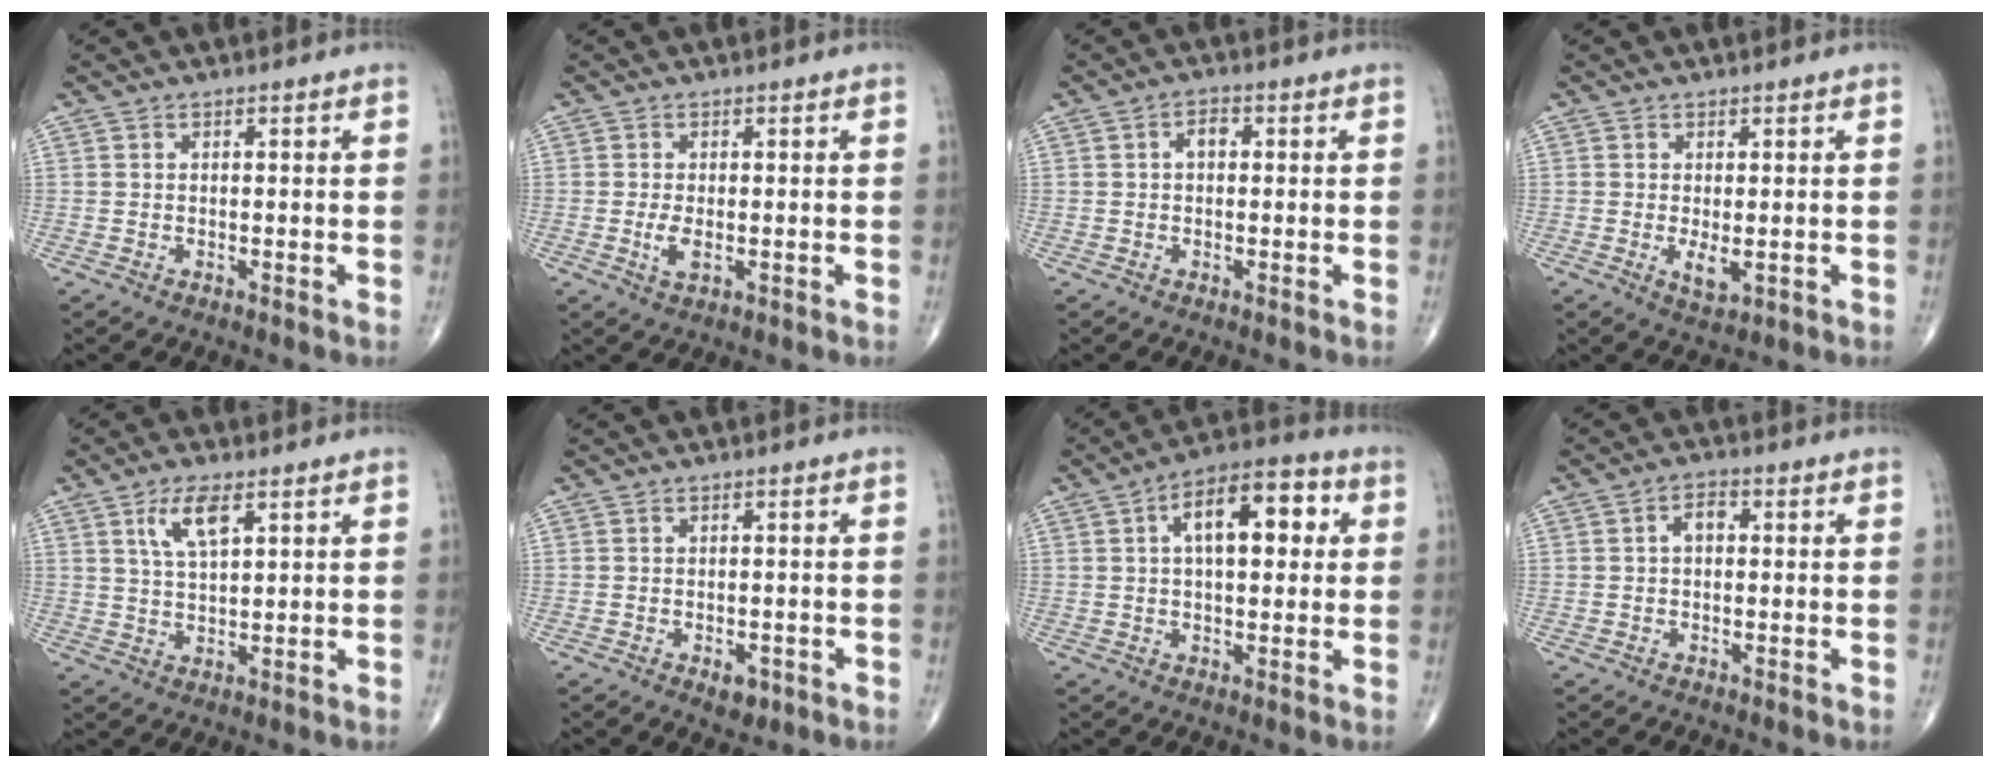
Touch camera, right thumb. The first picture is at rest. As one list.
[{"total": 2.8, "force": [-0.4, 1.3, 2.5], "torque": [-0.054, -0.006, -0.008]}, {"total": 2.5, "force": [0.2, 1.6, 1.8], "torque": [-0.024, 0.010, 0.000]}, {"total": 3.0, "force": [-0.4, 1.3, 2.7], "torque": [-0.044, -0.008, 0.000]}, {"total": 6.4, "force": [3.0, 2.4, 5.0], "torque": [-0.094, -0.012, 0.060]}, {"total": 2.7, "force": [-1.2, 1.6, 1.8], "torque": [-0.016, 0.000, -0.010]}, {"total": 13.0, "force": [3.1, 6.2, 11.0], "torque": [-0.149, 0.023, 0.041]}, {"total": 3.0, "force": [0.2, 1.9, 2.3], "torque": [-0.031, 0.013, -0.001]}]